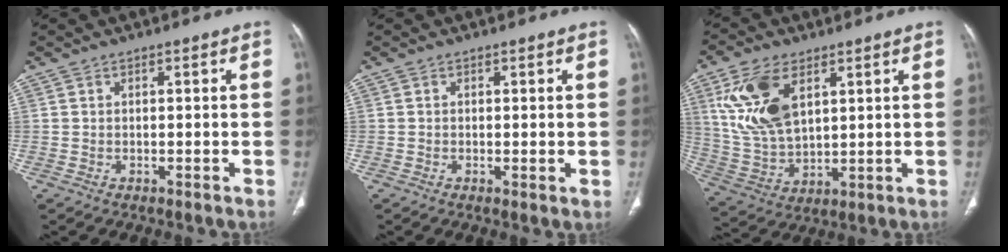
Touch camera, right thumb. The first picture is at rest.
{"total": 1.0, "force": [0.0, 0.3, 0.9], "torque": [-0.019, -0.005, -0.001]}
{"total": 14.6, "force": [5.8, 8.0, 10.8], "torque": [-0.211, -0.018, 0.126]}